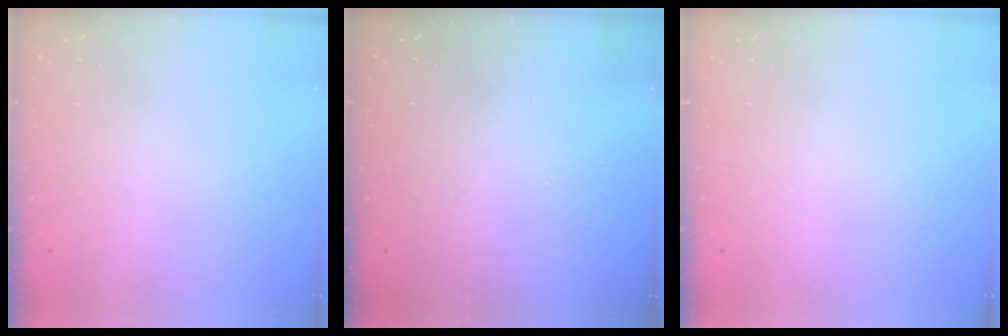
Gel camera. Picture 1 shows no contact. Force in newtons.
{"total": 3.2, "press": 3.2, "slide": 0.1}
{"total": 0.0}